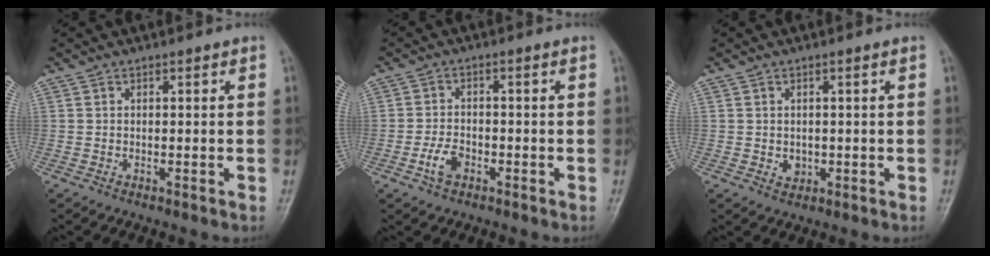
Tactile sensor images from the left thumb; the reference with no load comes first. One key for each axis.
{"total": 3.8, "fx": -1.8, "fy": 2.2, "fz": 2.5, "tx": -0.046, "ty": 0.013, "tz": -0.035}
{"total": 1.8, "fx": -0.1, "fy": 1.5, "fz": 1.0, "tx": -0.009, "ty": 0.000, "tz": 0.004}